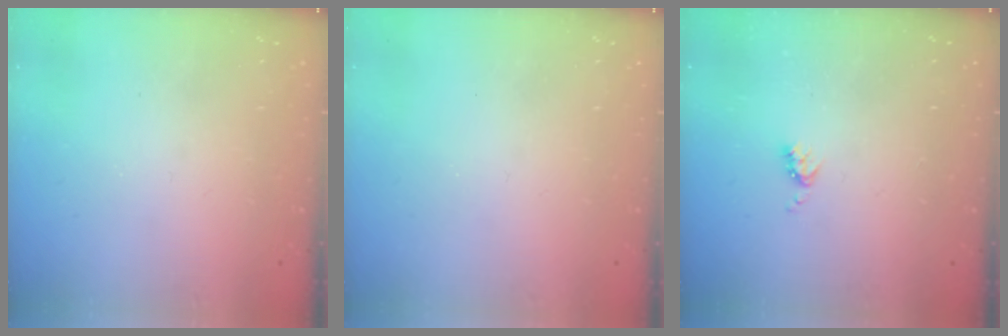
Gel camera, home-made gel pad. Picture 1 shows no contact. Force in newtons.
{"total": 0.0}
{"total": 3.9, "press": 3.8, "slide": 0.6}